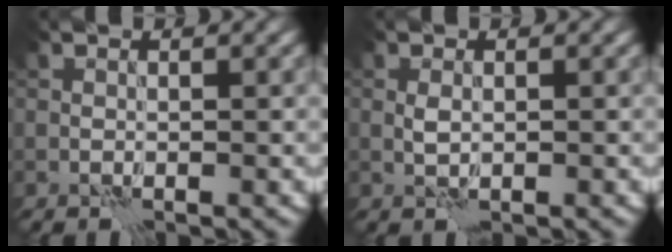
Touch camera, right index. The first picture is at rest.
{"total": 0.9, "force": [0.2, 0.5, 0.7], "torque": [-0.019, -0.001, 0.002]}